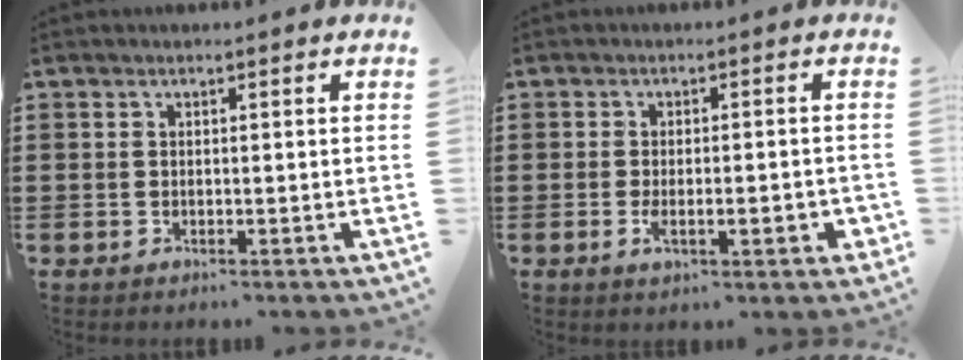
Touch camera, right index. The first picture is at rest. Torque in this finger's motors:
{"motor_torque": [1.01, -0.40, 0.11, 0.06]}